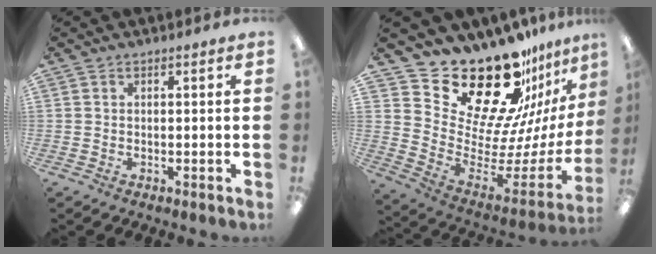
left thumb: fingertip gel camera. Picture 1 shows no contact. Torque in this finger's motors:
{"motor_torque": [2.42, 2.42, 1.47, -1.30, 0.03]}